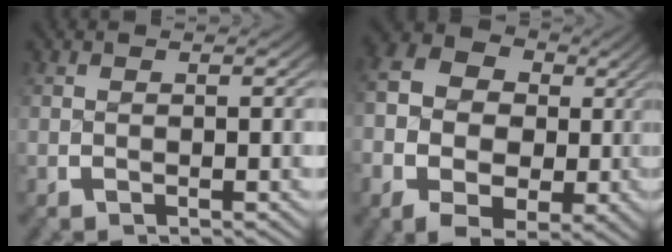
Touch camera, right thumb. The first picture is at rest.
{"total": 14.5, "force": [1.3, 11.6, 8.6], "torque": [-0.175, -0.018, 0.014]}